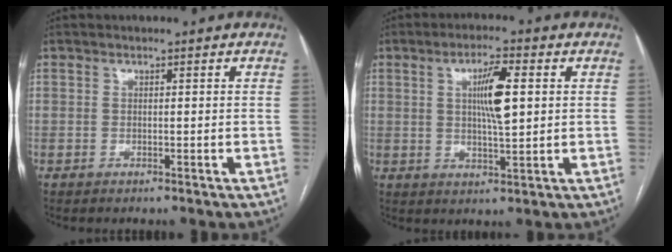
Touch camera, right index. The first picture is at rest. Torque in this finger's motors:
{"motor_torque": [0.74, 0.53, 0.35, 0.09]}